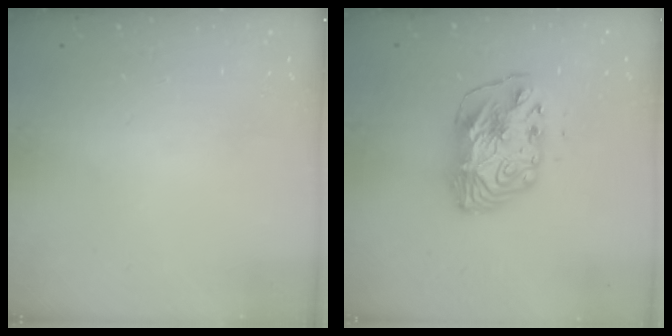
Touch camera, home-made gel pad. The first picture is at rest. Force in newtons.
{"total": 10.8, "press": 10.8, "slide": 1.0}